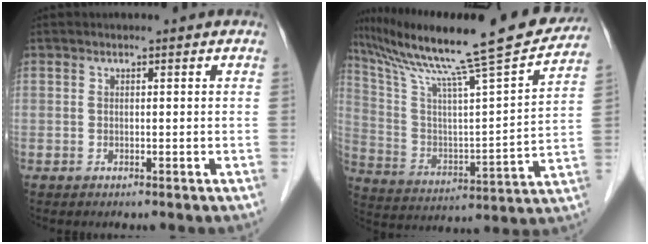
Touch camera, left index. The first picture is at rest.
{"total": 25.2, "force": [21.2, 0.9, 13.5], "torque": [-0.237, -0.024, 0.325]}